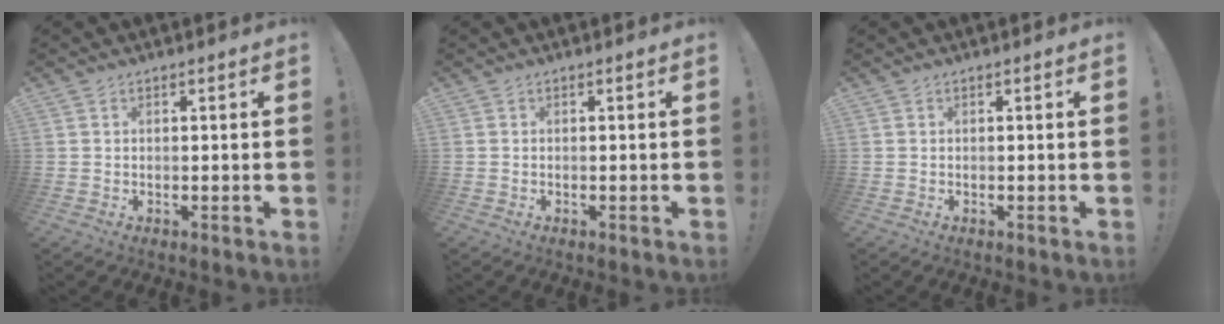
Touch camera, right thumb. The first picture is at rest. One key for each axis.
{"total": 0.0}
{"total": 0.0}